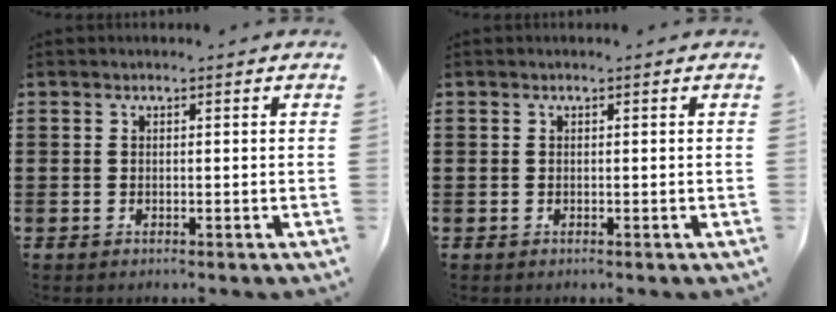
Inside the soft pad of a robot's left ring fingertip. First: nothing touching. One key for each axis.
{"total": 0.0}